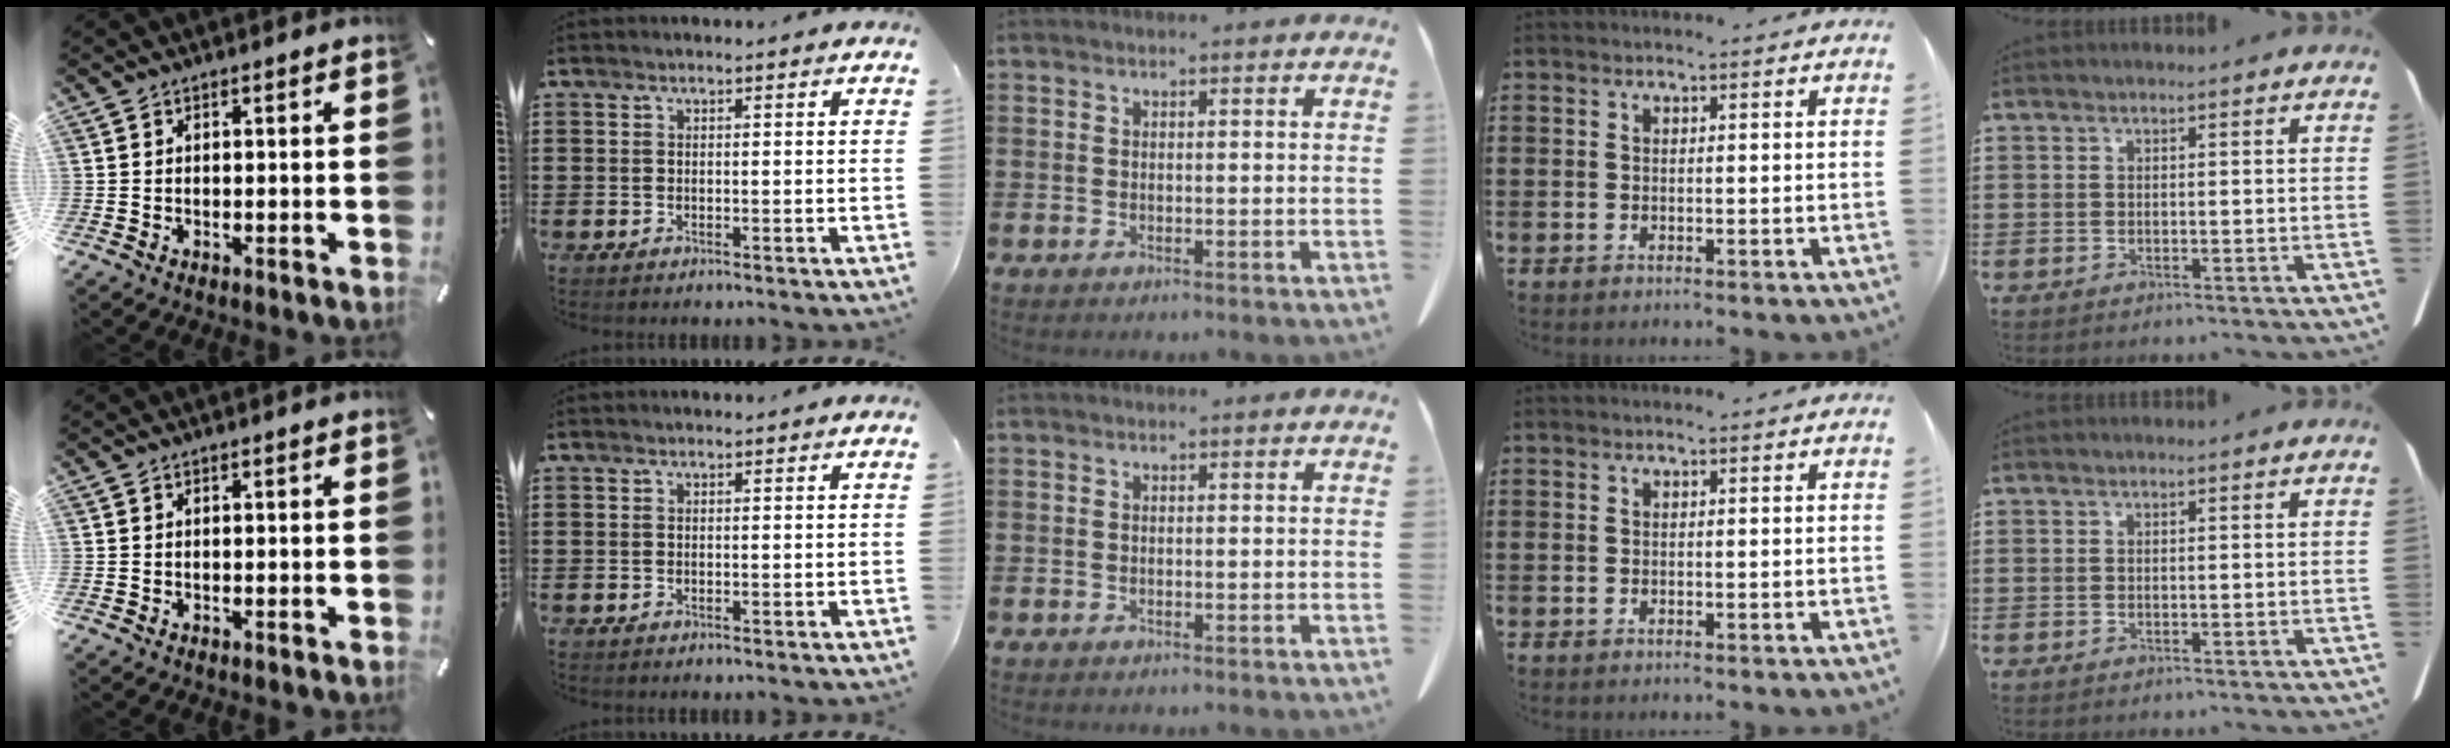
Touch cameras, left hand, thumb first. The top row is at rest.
{}